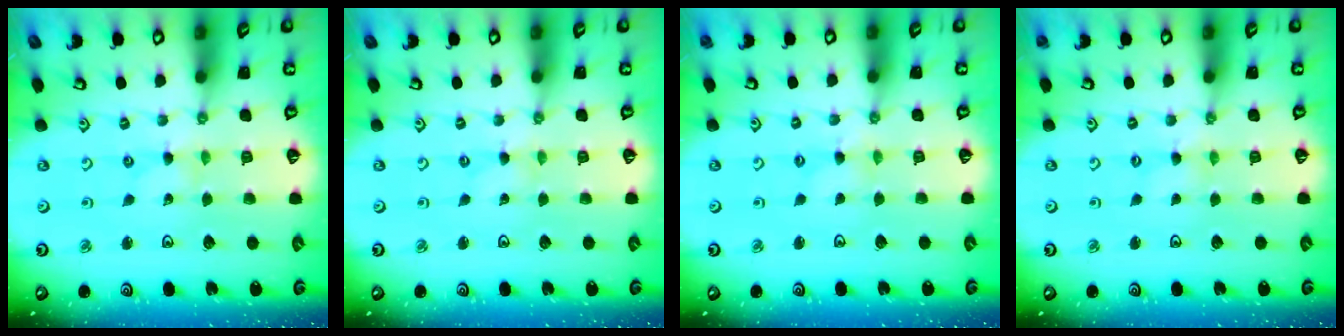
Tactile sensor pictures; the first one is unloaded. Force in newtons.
{"total": 0.0}
{"total": 0.7, "press": 0.6, "slide": 0.2}
{"total": 0.0}